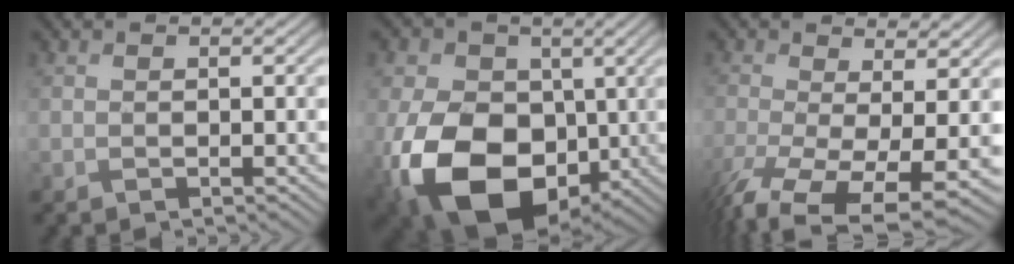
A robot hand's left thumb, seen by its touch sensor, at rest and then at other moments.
{"total": 18.1, "force": [-3.4, 12.6, 12.5], "torque": [-0.271, -0.036, -0.056]}
{"total": 11.2, "force": [-4.2, 4.0, 9.6], "torque": [-0.220, -0.039, -0.058]}